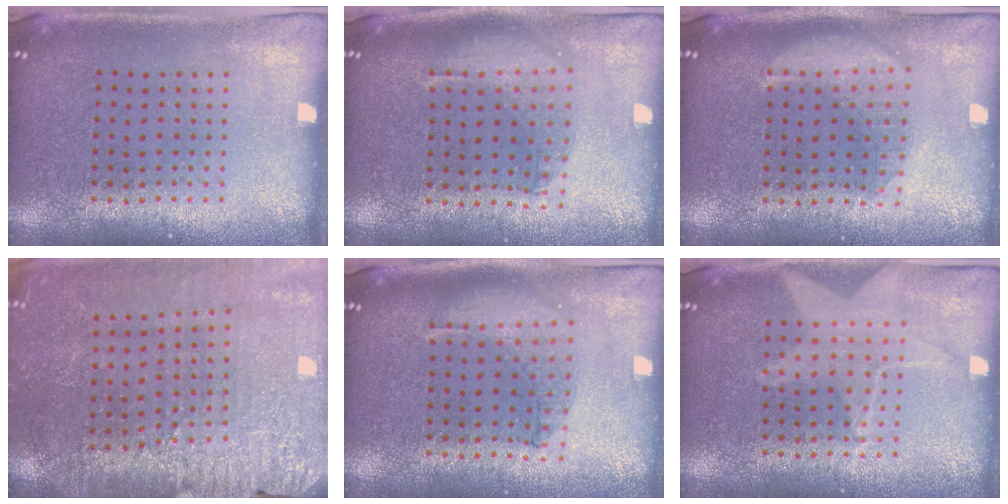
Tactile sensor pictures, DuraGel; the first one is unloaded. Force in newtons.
{"total": 1.3, "press": 1.3, "slide": 0.4}
{"total": 3.1, "press": 3.1, "slide": 0.3}
{"total": 3.0, "press": 3.0, "slide": 0.2}
{"total": 0.9, "press": 0.9, "slide": 0.2}
{"total": 1.4, "press": 1.4, "slide": 0.5}